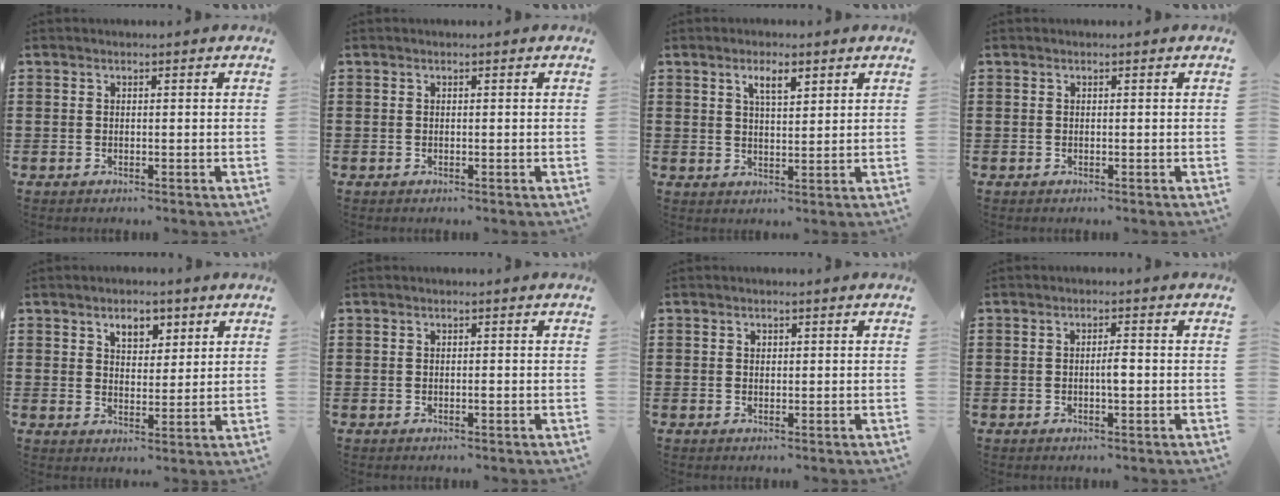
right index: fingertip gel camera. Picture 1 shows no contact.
{"total": 0.0}
{"total": 3.5, "force": [2.0, 1.0, 2.7], "torque": [-0.049, 0.002, 0.033]}
{"total": 0.0}
{"total": 4.4, "force": [2.7, 2.6, 2.2], "torque": [-0.039, 0.005, 0.045]}
{"total": 0.5, "force": [-0.2, 0.1, 0.5], "torque": [-0.010, -0.003, -0.003]}
{"total": 0.6, "force": [0.2, 0.5, 0.2], "torque": [-0.006, 0.003, 0.005]}
{"total": 2.1, "force": [-0.3, 0.5, 2.0], "torque": [-0.039, 0.002, -0.006]}